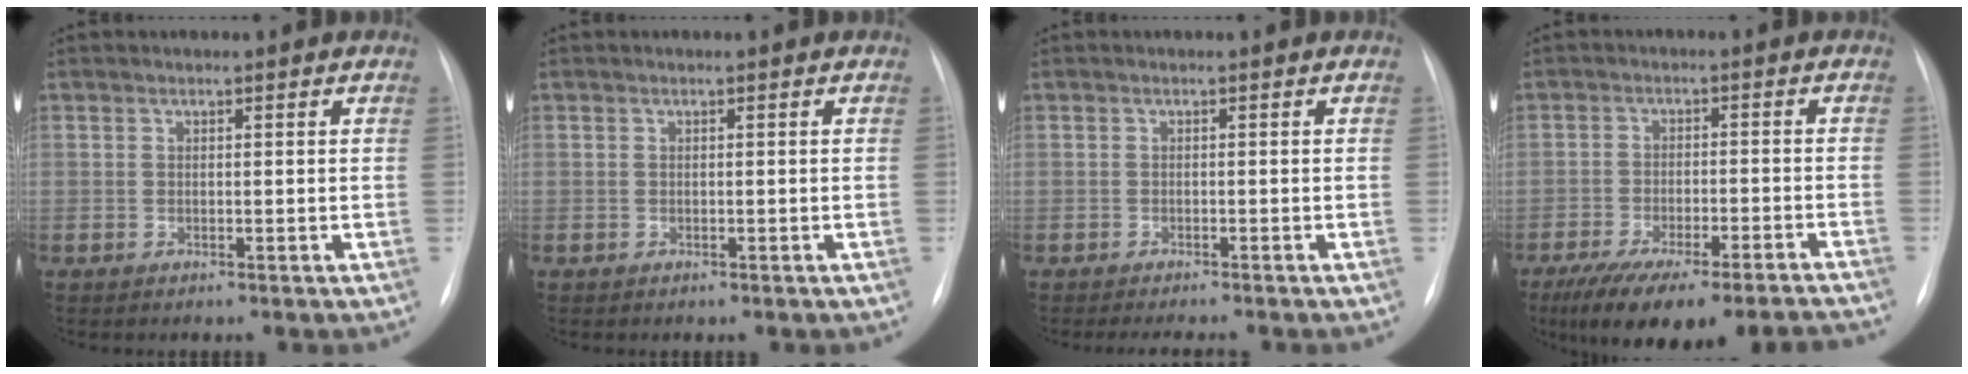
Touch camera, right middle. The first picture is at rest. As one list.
[{"total": 0.0}, {"total": 4.3, "force": [-3.8, 0.4, 1.9], "torque": [-0.020, -0.006, -0.047]}, {"total": 19.2, "force": [-16.2, 3.1, 9.7], "torque": [-0.130, -0.011, -0.225]}]